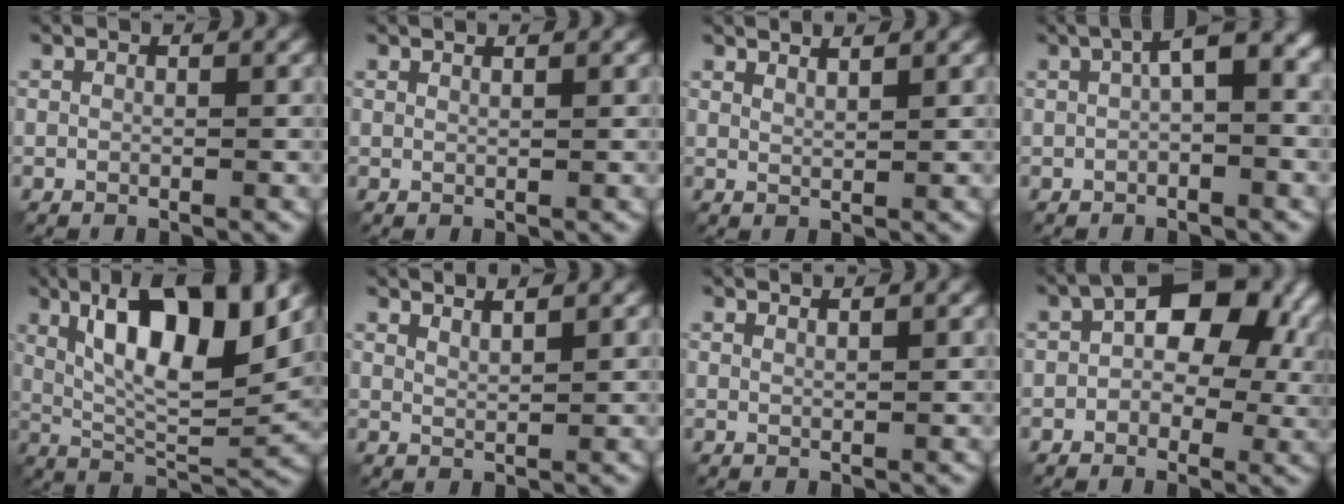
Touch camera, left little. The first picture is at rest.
{"total": 0.7, "force": [0.6, 0.0, 0.3], "torque": [0.000, 0.001, 0.003]}
{"total": 1.6, "force": [1.5, 0.2, 0.7], "torque": [-0.004, 0.003, 0.019]}
{"total": 5.8, "force": [1.0, 2.3, 5.2], "torque": [-0.082, 0.017, 0.011]}
{"total": 12.0, "force": [4.1, 4.0, 10.5], "torque": [-0.174, 0.005, 0.071]}
{"total": 1.9, "force": [1.7, 0.2, 0.9], "torque": [-0.007, 0.003, 0.025]}
{"total": 1.0, "force": [0.9, 0.1, 0.4], "torque": [0.000, 0.001, 0.007]}
{"total": 10.4, "force": [2.6, 6.7, 7.5], "torque": [-0.095, 0.009, 0.029]}